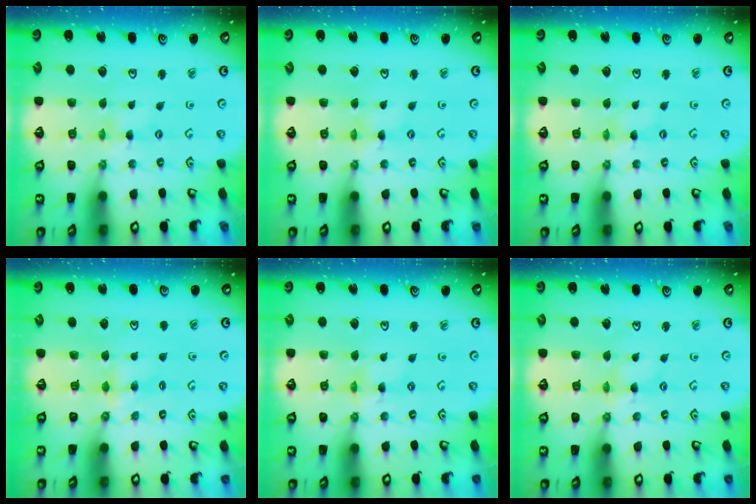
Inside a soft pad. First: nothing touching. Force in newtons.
{"total": 1.7, "press": 1.7, "slide": 0.2}
{"total": 1.0, "press": 1.0, "slide": 0.2}
{"total": 3.6, "press": 3.6, "slide": 0.3}
{"total": 1.7, "press": 1.7, "slide": 0.2}
{"total": 2.4, "press": 2.3, "slide": 0.4}